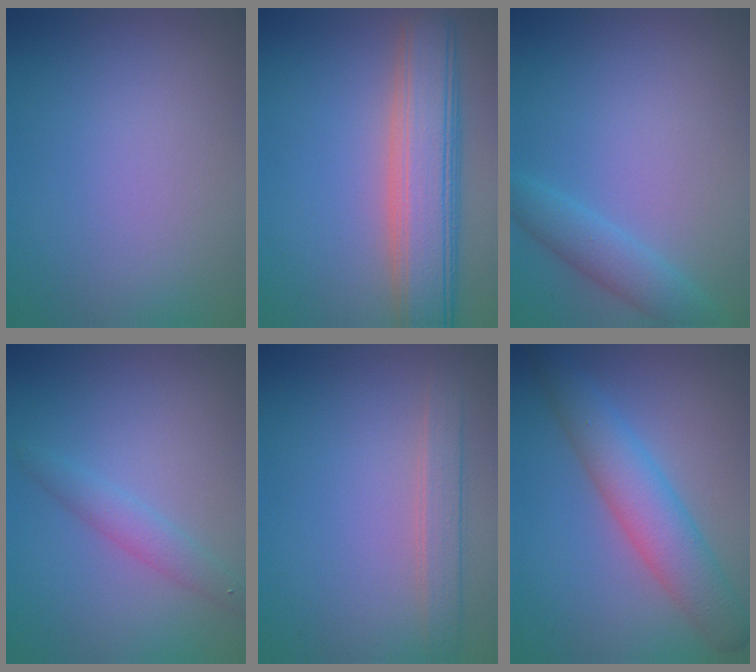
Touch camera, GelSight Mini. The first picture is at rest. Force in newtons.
{"total": 7.2, "press": 7.2, "slide": 0.3}
{"total": 2.6, "press": 2.6, "slide": 0.1}
{"total": 1.9, "press": 1.9, "slide": 0.1}
{"total": 2.1, "press": 2.1, "slide": 0.2}
{"total": 4.9, "press": 4.9, "slide": 0.0}